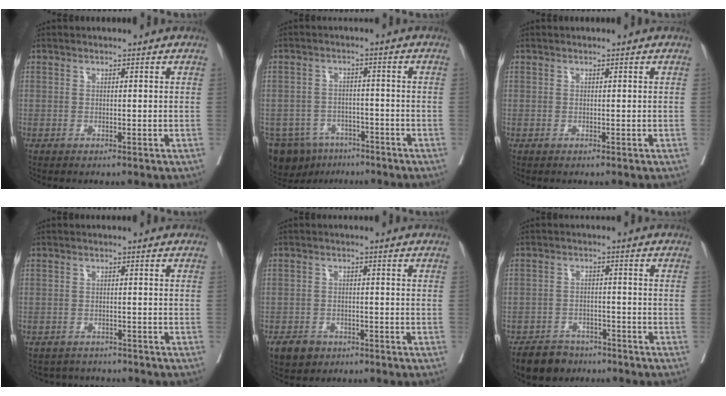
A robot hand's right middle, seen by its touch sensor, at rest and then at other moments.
{"total": 10.0, "force": [-7.4, 6.2, 2.7], "torque": [-0.058, 0.005, -0.104]}
{"total": 0.0}
{"total": 5.6, "force": [-5.4, 1.3, 0.3], "torque": [-0.001, 0.007, -0.070]}
{"total": 3.8, "force": [-2.5, 2.6, 1.2], "torque": [-0.023, 0.005, -0.035]}
{"total": 6.4, "force": [-5.3, 3.4, 1.3], "torque": [-0.022, -0.003, -0.089]}